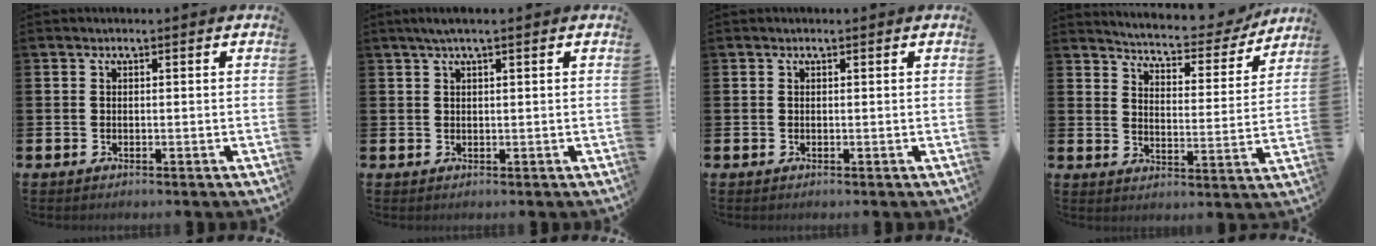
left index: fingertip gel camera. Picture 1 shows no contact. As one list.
[{"total": 1.9, "force": [1.2, 0.1, 1.4], "torque": [-0.035, 0.007, 0.022]}, {"total": 0.0}, {"total": 5.6, "force": [5.4, 0.8, 1.1], "torque": [-0.046, -0.041, 0.089]}]